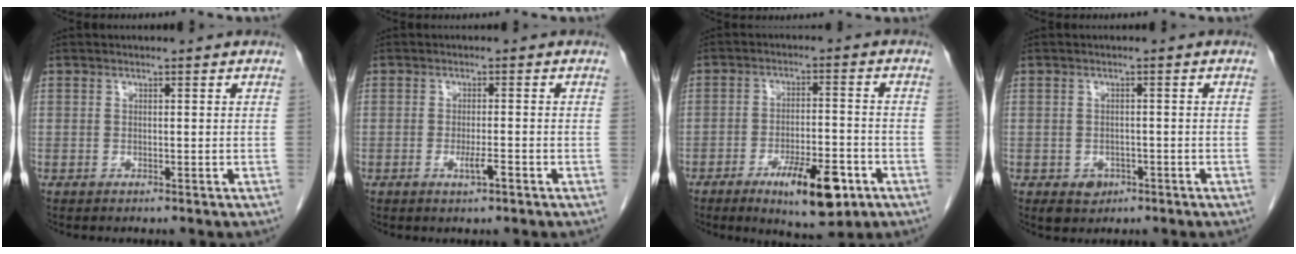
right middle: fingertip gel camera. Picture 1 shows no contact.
{"total": 2.3, "force": [-1.1, 0.2, 2.0], "torque": [-0.034, -0.002, -0.018]}
{"total": 10.4, "force": [-5.4, 2.8, 8.4], "torque": [-0.131, -0.009, -0.077]}
{"total": 3.0, "force": [-1.4, 2.4, 1.2], "torque": [-0.016, 0.002, -0.011]}